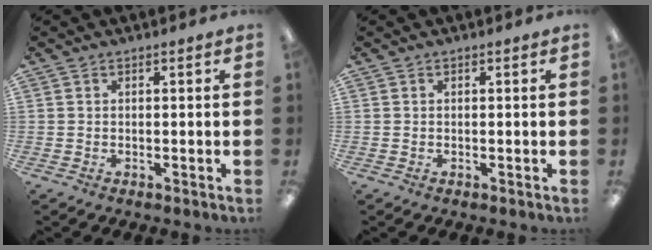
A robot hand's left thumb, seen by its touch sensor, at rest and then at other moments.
{"total": 0.0}